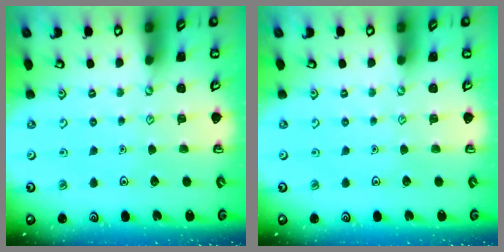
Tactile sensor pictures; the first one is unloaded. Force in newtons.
{"total": 0.0}